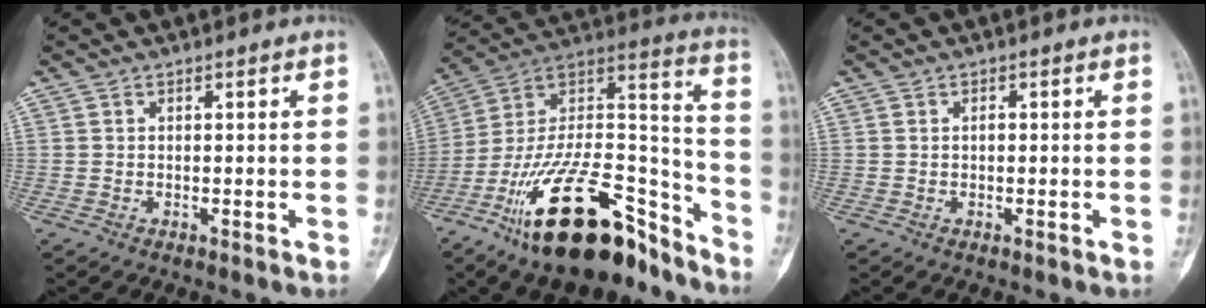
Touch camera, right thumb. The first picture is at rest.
{"total": 28.9, "force": [-18.9, 11.4, 18.7], "torque": [-0.300, 0.091, -0.323]}
{"total": 0.7, "force": [0.1, 0.4, 0.5], "torque": [-0.010, 0.002, 0.002]}